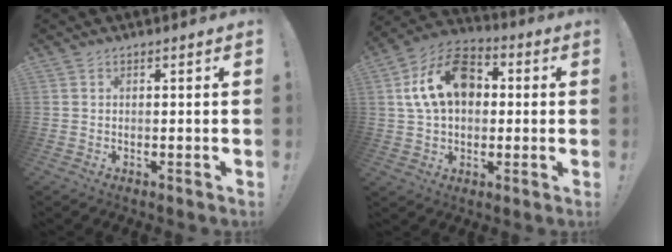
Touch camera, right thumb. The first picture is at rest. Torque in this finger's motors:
{"motor_torque": [1.62, 2.03, 1.67, 0.17, 0.12]}